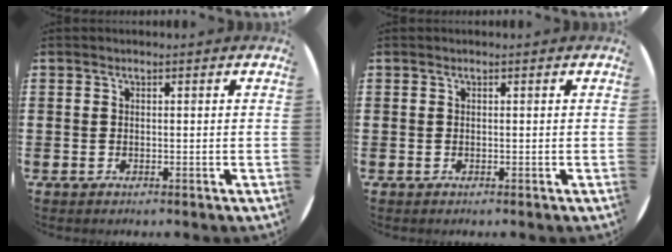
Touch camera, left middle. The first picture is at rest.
{"total": 0.0}